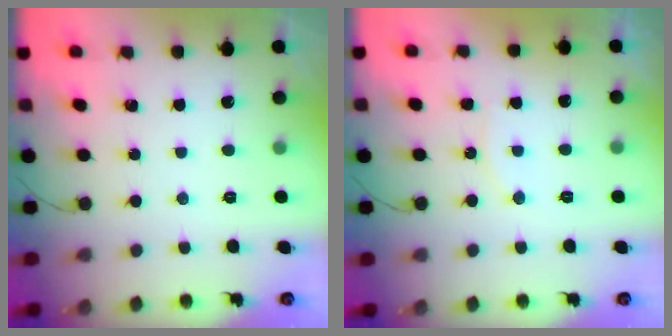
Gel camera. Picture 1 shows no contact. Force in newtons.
{"total": 6.8, "press": 6.8, "slide": 0.7}